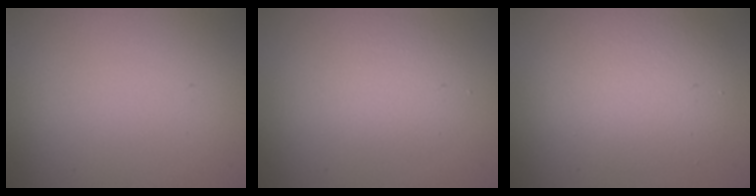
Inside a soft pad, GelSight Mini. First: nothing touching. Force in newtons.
{"total": 2.4, "press": 2.4, "slide": 0.1}
{"total": 4.6, "press": 4.6, "slide": 0.4}